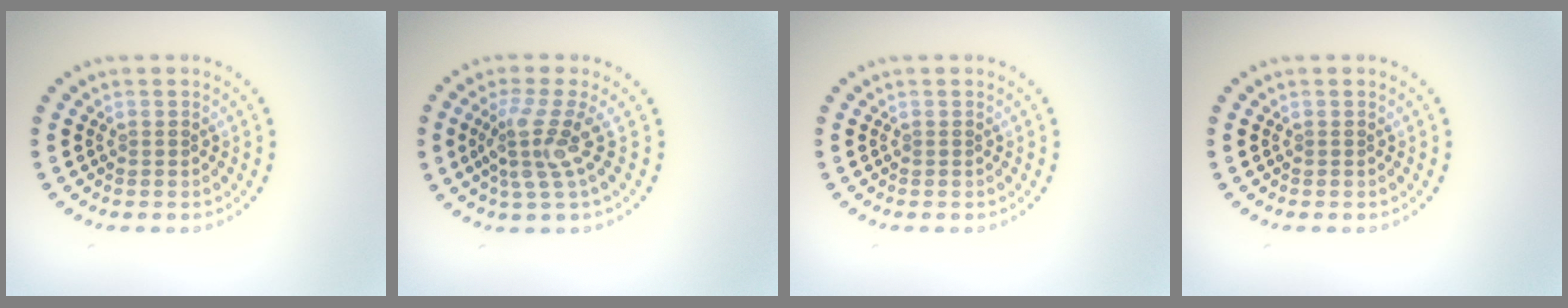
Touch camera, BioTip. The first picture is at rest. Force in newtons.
{"total": 3.6, "press": 2.5, "slide": 2.6}
{"total": 0.0}
{"total": 0.0}